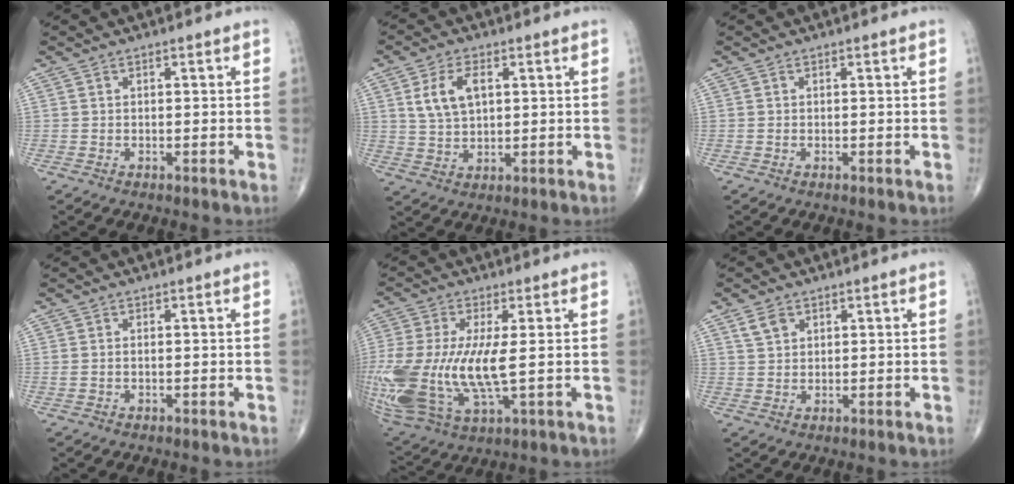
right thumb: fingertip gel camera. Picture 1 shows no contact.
{"total": 7.5, "force": [2.3, 4.2, 5.8], "torque": [-0.108, -0.004, 0.049]}
{"total": 0.0}
{"total": 1.0, "force": [0.0, 0.5, 0.9], "torque": [-0.028, 0.004, 0.003]}
{"total": 22.6, "force": [-1.4, 9.3, 20.6], "torque": [-0.517, -0.031, -0.013]}
{"total": 2.9, "force": [1.7, 2.0, 1.4], "torque": [-0.021, -0.004, 0.036]}